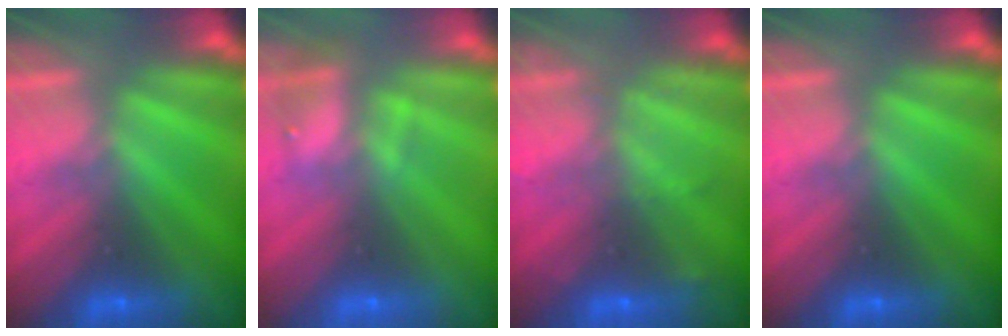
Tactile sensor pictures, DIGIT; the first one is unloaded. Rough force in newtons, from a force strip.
{"total": 2.3}
{"total": 2.3}
{"total": 0.0}